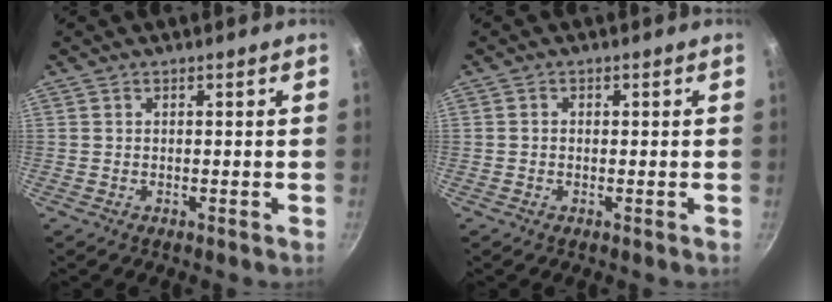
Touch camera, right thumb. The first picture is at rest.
{"total": 0.8, "force": [-0.1, 0.7, 0.4], "torque": [-0.006, 0.005, -0.001]}